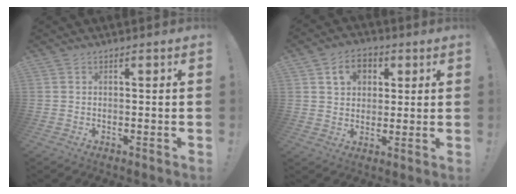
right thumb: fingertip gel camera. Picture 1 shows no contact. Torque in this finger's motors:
{"motor_torque": [-0.21, 0.47, 0.11, 0.01, 0.17]}